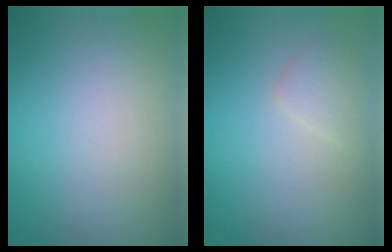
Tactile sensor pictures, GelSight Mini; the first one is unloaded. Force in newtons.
{"total": 1.5, "press": 1.5, "slide": 0.1}